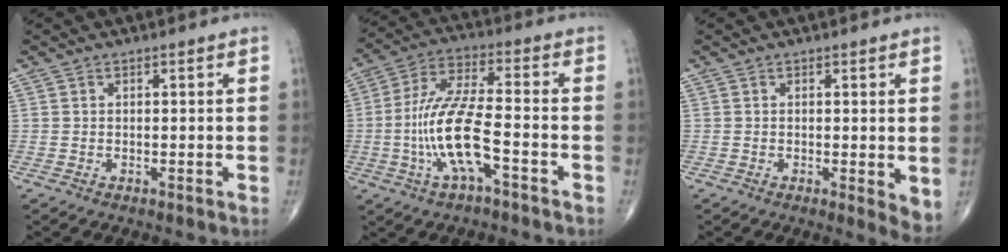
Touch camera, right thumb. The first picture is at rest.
{"total": 13.2, "force": [-4.0, 3.6, 12.1], "torque": [-0.258, 0.034, -0.074]}
{"total": 3.9, "force": [0.1, 1.1, 3.8], "torque": [-0.053, -0.014, 0.000]}